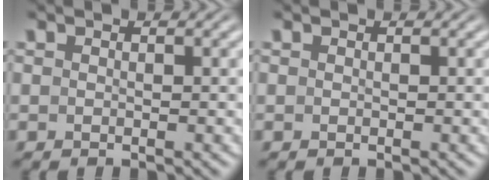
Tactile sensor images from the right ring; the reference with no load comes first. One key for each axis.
{"total": 0.0}